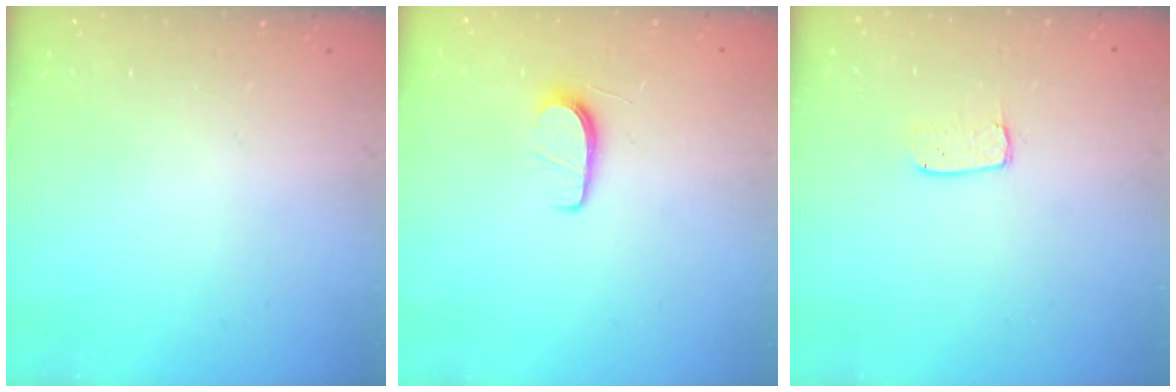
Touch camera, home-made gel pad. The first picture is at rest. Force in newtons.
{"total": 5.6, "press": 5.6, "slide": 0.7}
{"total": 3.7, "press": 3.7, "slide": 0.3}